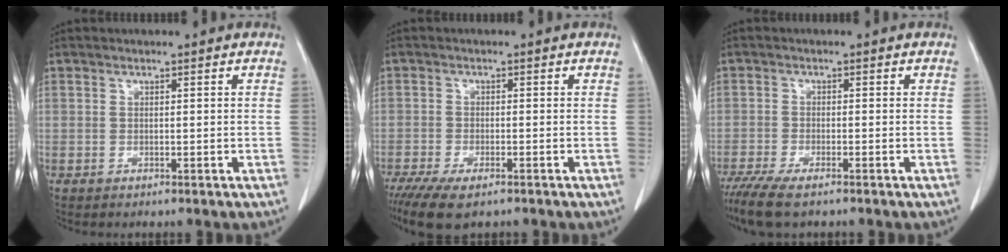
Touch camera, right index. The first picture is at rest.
{"total": 7.2, "force": [-5.1, 2.2, 4.5], "torque": [-0.074, -0.015, -0.082]}
{"total": 6.9, "force": [-5.2, 1.3, 4.4], "torque": [-0.076, -0.016, -0.088]}